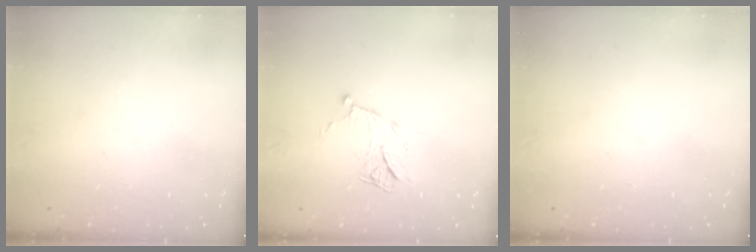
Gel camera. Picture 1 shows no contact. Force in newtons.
{"total": 11.8, "press": 11.8, "slide": 0.8}
{"total": 0.0}